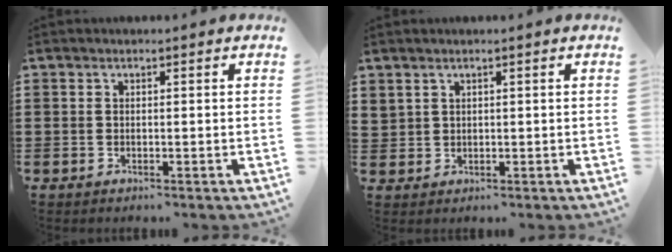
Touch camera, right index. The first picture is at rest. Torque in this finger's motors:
{"motor_torque": [-0.11, 0.09, 0.04, 0.02]}